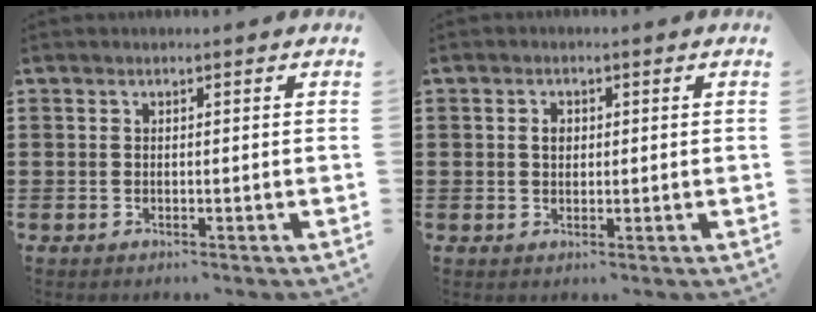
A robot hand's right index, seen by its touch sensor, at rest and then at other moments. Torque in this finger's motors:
{"motor_torque": [0.32, 0.06, 0.10, 0.05]}